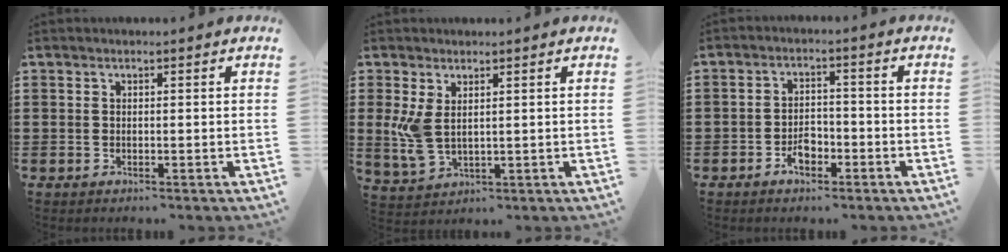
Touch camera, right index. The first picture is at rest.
{"total": 5.1, "force": [1.3, 2.4, 4.3], "torque": [-0.112, -0.007, 0.020]}
{"total": 3.6, "force": [-2.1, 2.1, 2.1], "torque": [-0.037, 0.006, -0.039]}